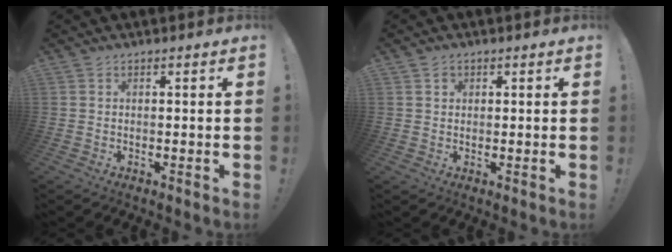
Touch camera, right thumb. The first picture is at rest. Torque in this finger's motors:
{"motor_torque": [-0.12, -0.39, 0.13, 0.02, 0.00]}